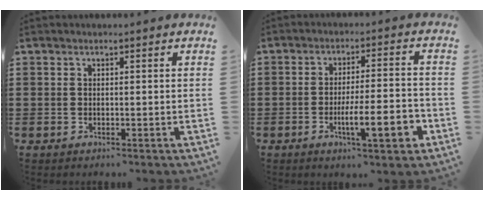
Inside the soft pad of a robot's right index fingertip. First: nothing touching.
{"total": 8.9, "force": [-3.1, 1.9, 8.2], "torque": [-0.121, -0.004, -0.049]}